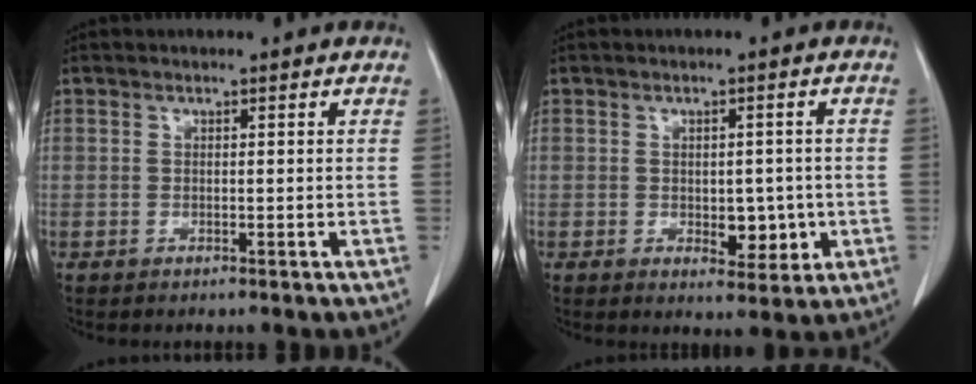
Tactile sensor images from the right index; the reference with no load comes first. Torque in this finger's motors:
{"motor_torque": [-0.03, 0.28, -0.01, 0.04]}